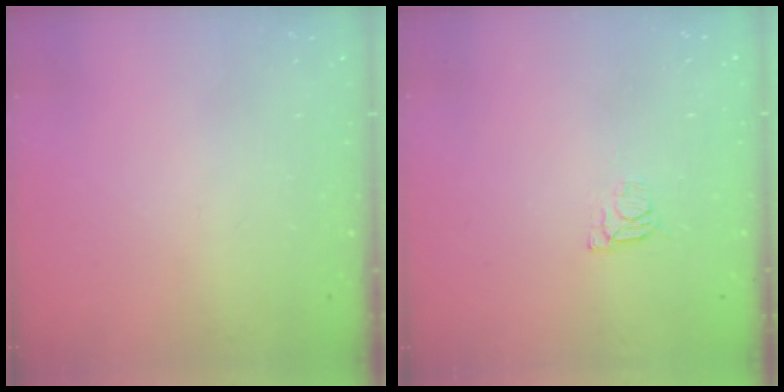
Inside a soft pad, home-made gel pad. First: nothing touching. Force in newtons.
{"total": 4.9, "press": 4.8, "slide": 0.6}